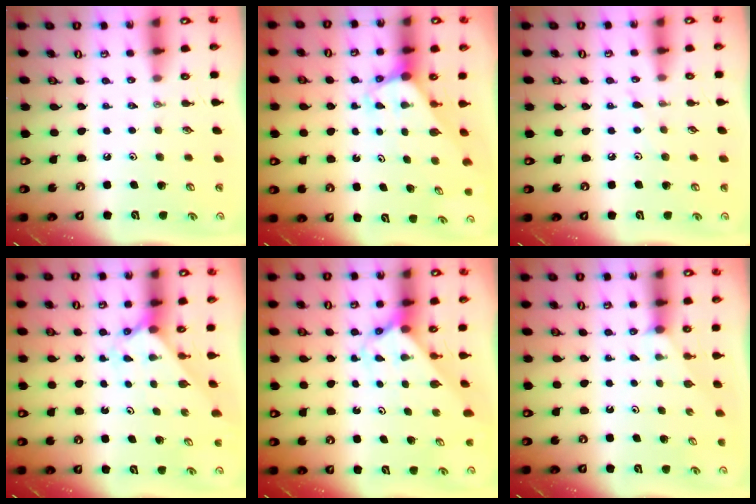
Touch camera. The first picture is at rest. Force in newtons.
{"total": 3.3, "press": 3.3, "slide": 0.1}
{"total": 2.7, "press": 2.7, "slide": 0.5}
{"total": 1.9, "press": 1.9, "slide": 0.1}
{"total": 2.2, "press": 2.2, "slide": 0.1}
{"total": 1.8, "press": 1.8, "slide": 0.2}